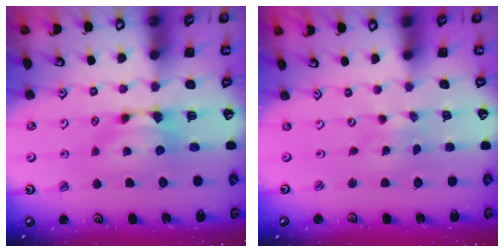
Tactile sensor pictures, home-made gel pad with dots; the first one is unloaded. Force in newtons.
{"total": 6.9, "press": 6.9, "slide": 0.4}